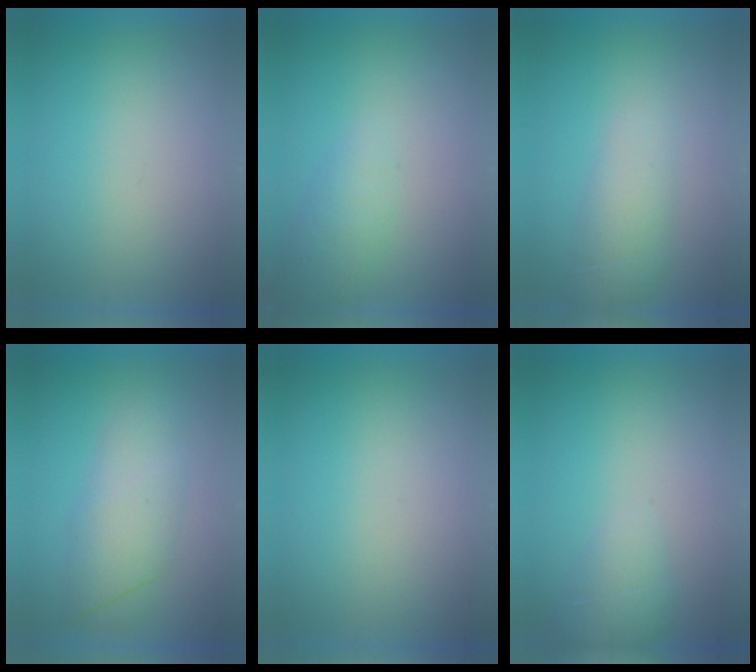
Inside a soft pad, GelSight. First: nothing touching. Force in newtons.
{"total": 2.0}
{"total": 1.0}
{"total": 3.1}
{"total": 0.0}
{"total": 2.1}